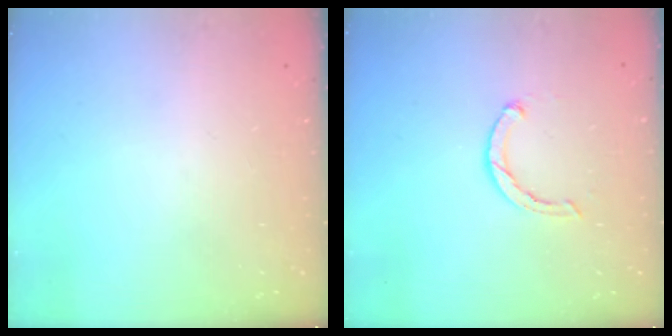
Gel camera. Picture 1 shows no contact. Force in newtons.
{"total": 2.5, "press": 2.5, "slide": 0.4}